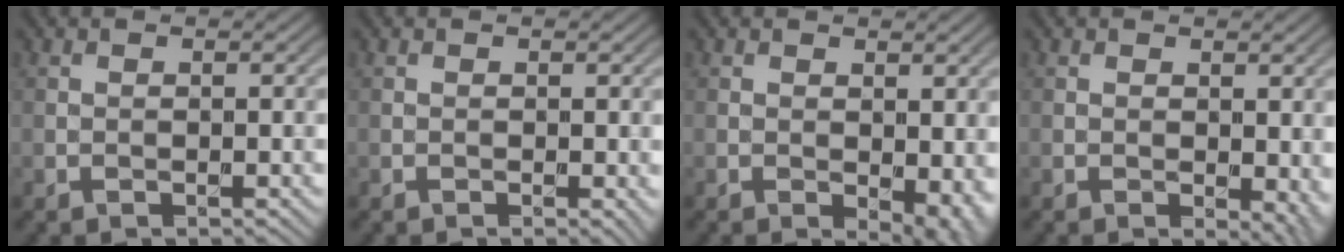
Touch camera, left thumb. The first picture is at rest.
{"total": 0.8, "force": [-0.1, 0.3, 0.7], "torque": [-0.010, -0.006, -0.002]}
{"total": 4.2, "force": [-0.6, 2.2, 3.5], "torque": [-0.043, -0.011, -0.004]}
{"total": 3.6, "force": [-0.4, 2.1, 3.0], "torque": [-0.032, -0.010, -0.003]}